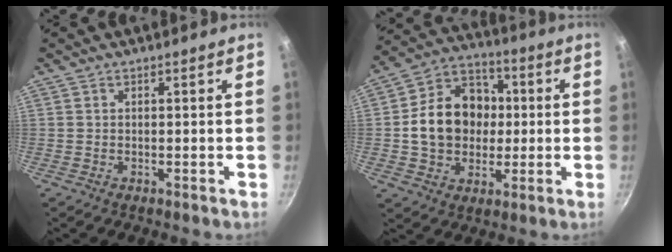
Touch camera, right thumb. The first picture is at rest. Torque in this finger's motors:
{"motor_torque": [0.81, 2.89, 1.40, -0.33, 0.34]}